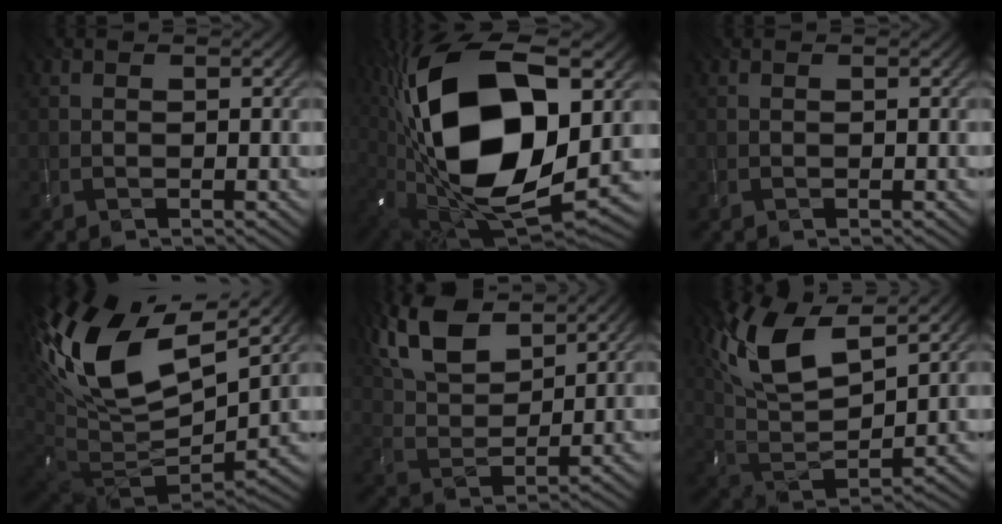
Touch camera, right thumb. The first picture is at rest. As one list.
[{"total": 20.6, "force": [2.1, 10.7, 17.4], "torque": [-0.357, -0.005, 0.040]}, {"total": 0.0}, {"total": 17.6, "force": [6.6, 8.9, 13.7], "torque": [-0.288, 0.011, 0.138]}, {"total": 10.5, "force": [6.4, 4.5, 7.0], "torque": [-0.172, 0.021, 0.129]}, {"total": 12.5, "force": [6.7, 4.3, 9.6], "torque": [-0.222, 0.016, 0.137]}]